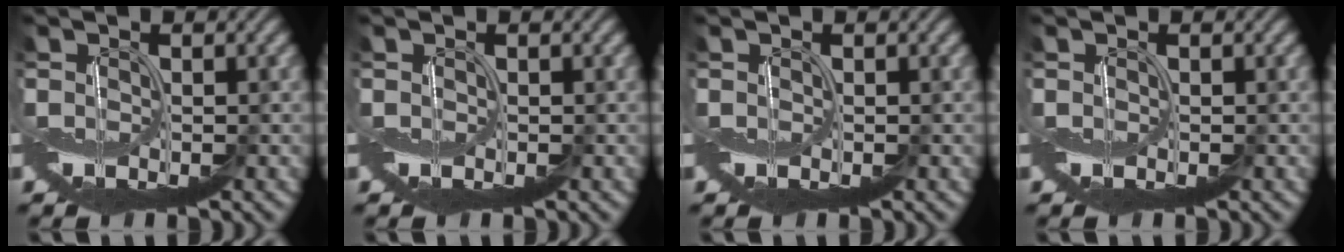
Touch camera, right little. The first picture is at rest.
{"total": 0.0}
{"total": 0.0}
{"total": 0.0}